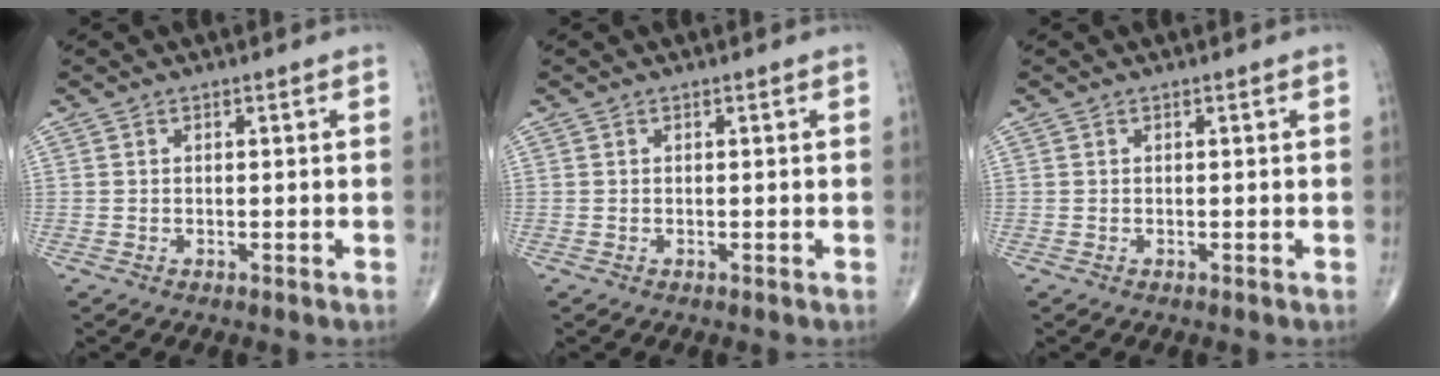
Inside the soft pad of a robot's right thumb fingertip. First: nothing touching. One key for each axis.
{"total": 0.0}
{"total": 0.0}